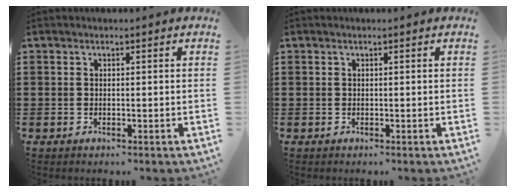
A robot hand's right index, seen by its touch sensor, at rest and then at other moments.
{"total": 0.0}